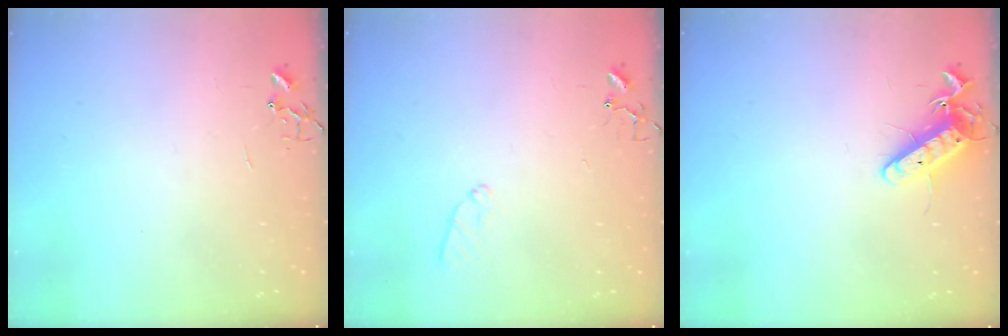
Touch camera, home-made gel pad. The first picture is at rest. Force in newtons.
{"total": 5.7, "press": 5.7, "slide": 0.6}
{"total": 11.4, "press": 11.4, "slide": 0.9}